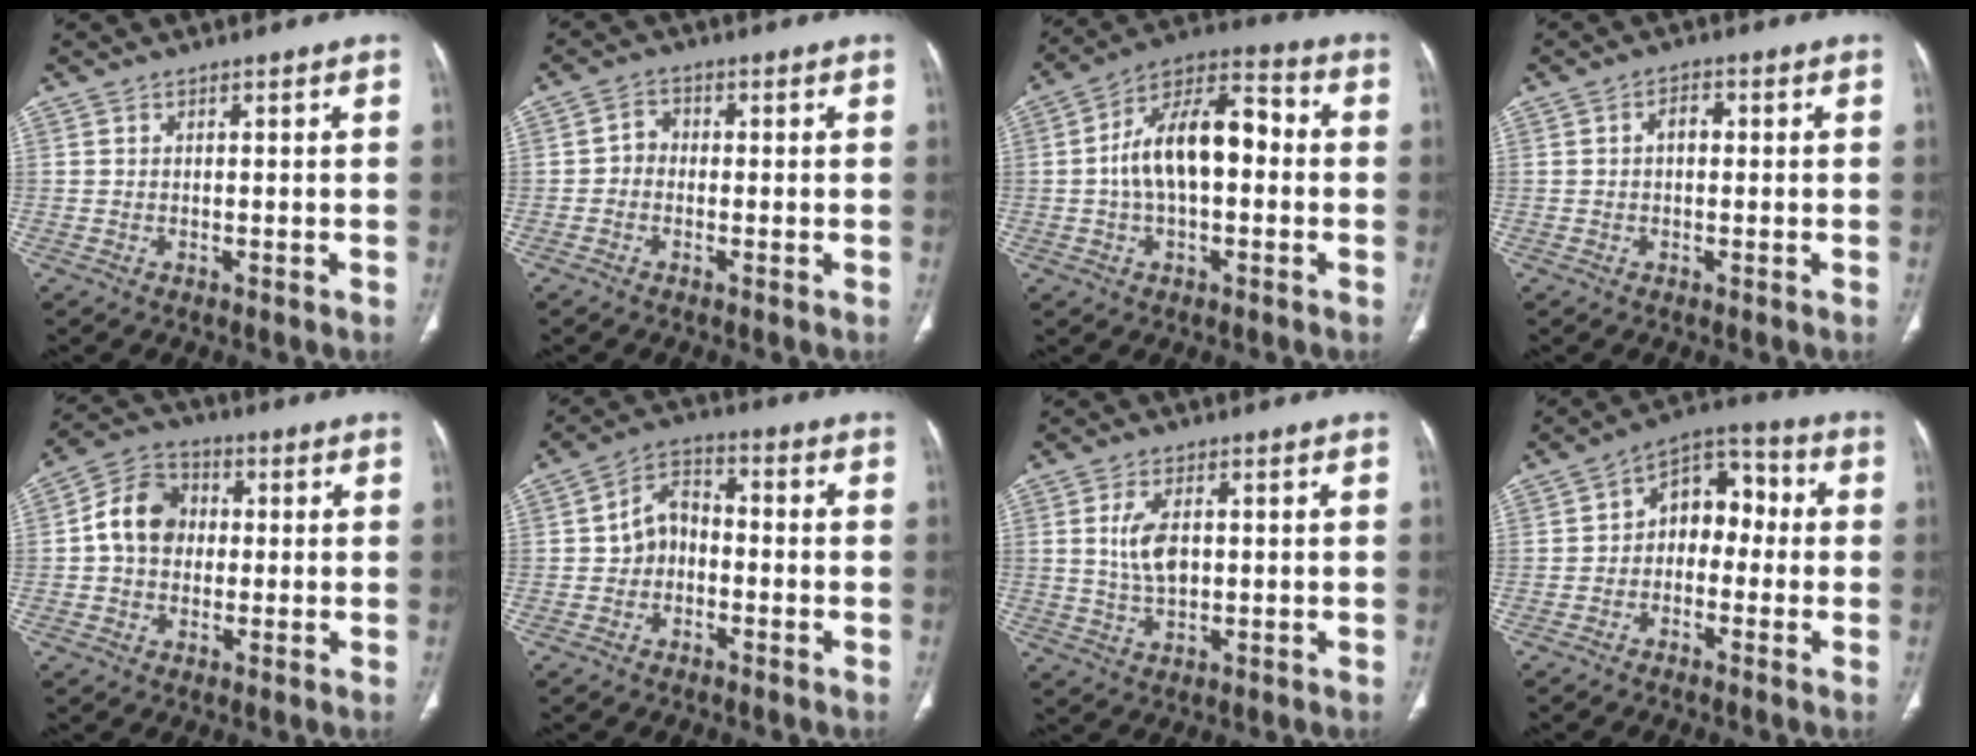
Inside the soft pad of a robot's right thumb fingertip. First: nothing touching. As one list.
[{"total": 2.7, "force": [-0.6, 2.3, 1.3], "torque": [-0.011, 0.011, -0.021]}, {"total": 15.8, "force": [0.0, 8.4, 13.4], "torque": [-0.219, 0.043, -0.012]}, {"total": 2.8, "force": [0.2, 1.8, 2.2], "torque": [-0.031, 0.012, 0.000]}, {"total": 9.8, "force": [0.5, 7.9, 5.8], "torque": [-0.086, 0.026, -0.002]}, {"total": 6.8, "force": [-1.1, 5.2, 4.2], "torque": [-0.052, 0.030, -0.036]}, {"total": 6.3, "force": [1.0, 3.4, 5.1], "torque": [-0.099, -0.004, 0.022]}, {"total": 9.6, "force": [-0.4, 6.8, 6.8], "torque": [-0.059, 0.041, -0.024]}]